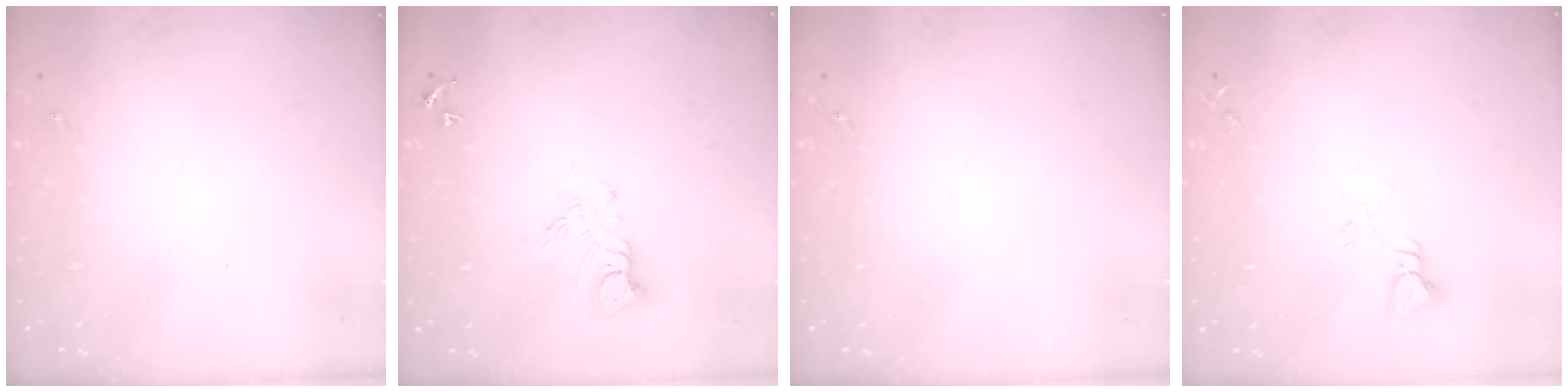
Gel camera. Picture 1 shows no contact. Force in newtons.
{"total": 6.7, "press": 6.7, "slide": 0.6}
{"total": 0.0}
{"total": 3.5, "press": 3.4, "slide": 0.3}